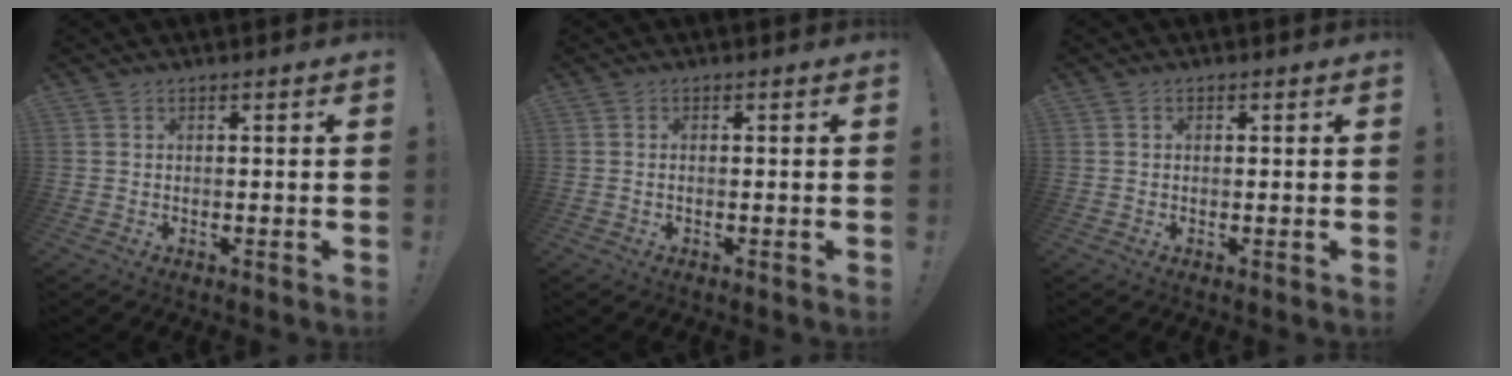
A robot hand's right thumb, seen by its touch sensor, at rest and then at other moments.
{"total": 0.0}
{"total": 0.6, "force": [0.2, 0.5, 0.1], "torque": [0.006, -0.002, 0.003]}